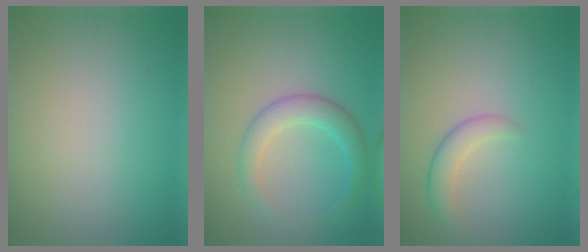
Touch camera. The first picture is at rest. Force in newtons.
{"total": 2.6, "press": 2.6, "slide": 0.2}
{"total": 2.3, "press": 2.3, "slide": 0.1}